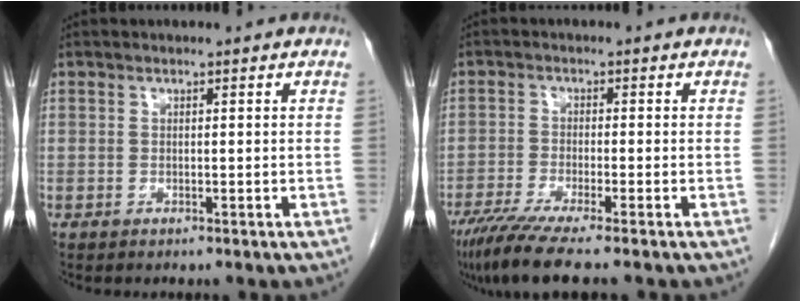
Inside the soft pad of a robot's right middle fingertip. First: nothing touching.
{"total": 8.0, "force": [-6.2, -0.4, 5.0], "torque": [-0.081, -0.024, -0.104]}